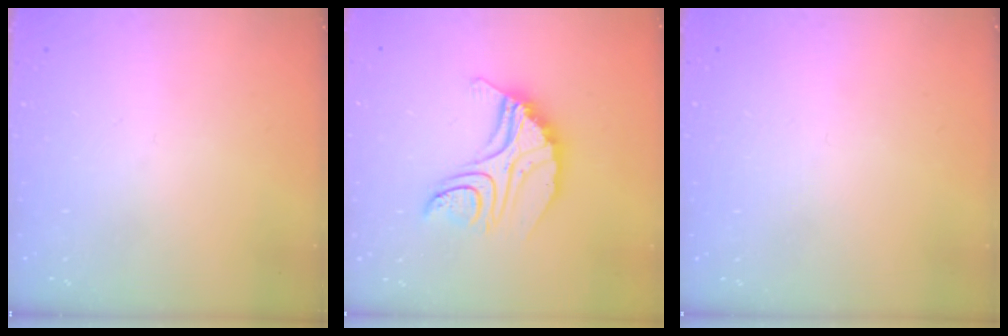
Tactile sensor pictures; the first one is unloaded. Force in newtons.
{"total": 12.3, "press": 12.2, "slide": 1.0}
{"total": 2.3, "press": 2.3, "slide": 0.1}